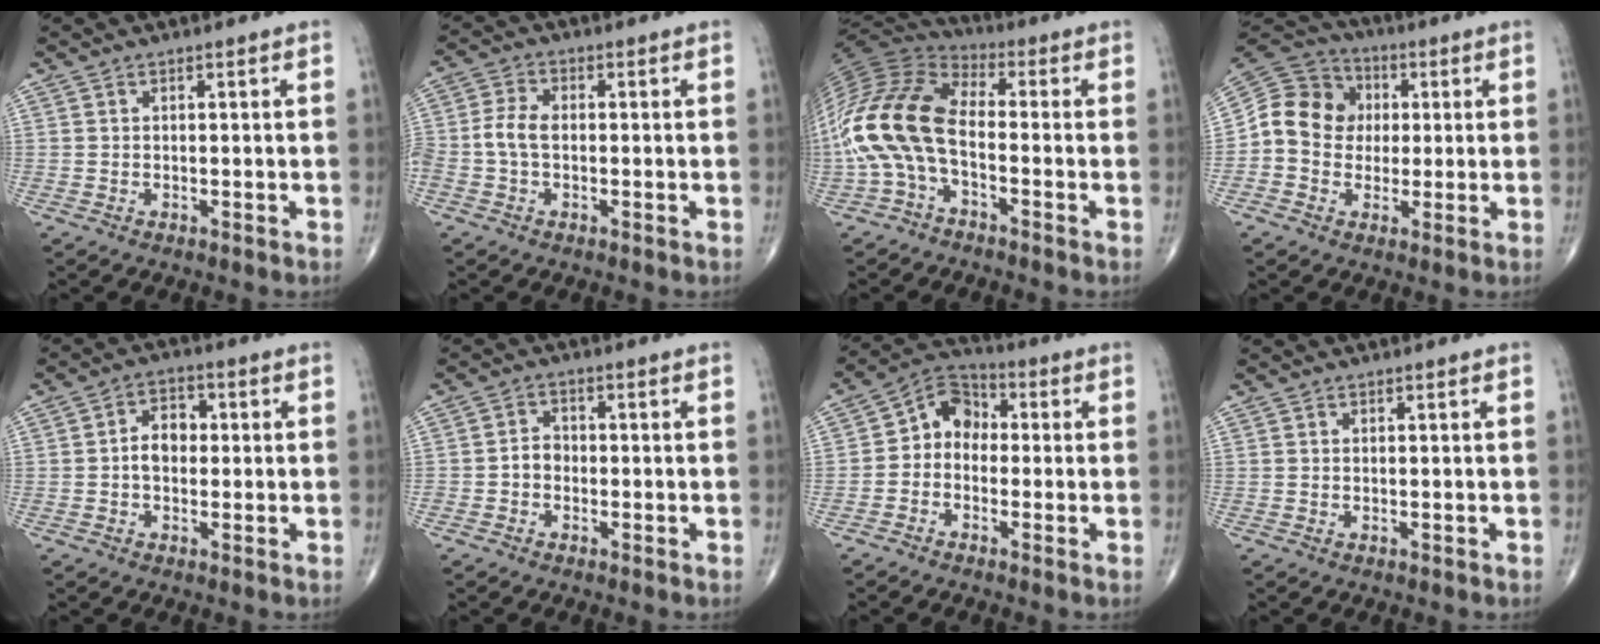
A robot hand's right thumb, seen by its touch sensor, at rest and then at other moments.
{"total": 4.8, "force": [-0.7, 3.0, 3.7], "torque": [-0.088, 0.016, -0.020]}
{"total": 16.8, "force": [-3.1, 8.9, 13.9], "torque": [-0.295, 0.049, -0.072]}
{"total": 12.2, "force": [0.6, 10.9, 5.5], "torque": [-0.079, 0.028, 0.001]}
{"total": 5.5, "force": [-0.1, 3.9, 3.8], "torque": [-0.048, 0.020, -0.011]}
{"total": 2.8, "force": [-0.9, 2.3, 1.4], "torque": [-0.009, 0.011, -0.023]}
{"total": 7.7, "force": [-0.7, 6.3, 4.4], "torque": [-0.045, 0.034, -0.036]}
{"total": 0.0}